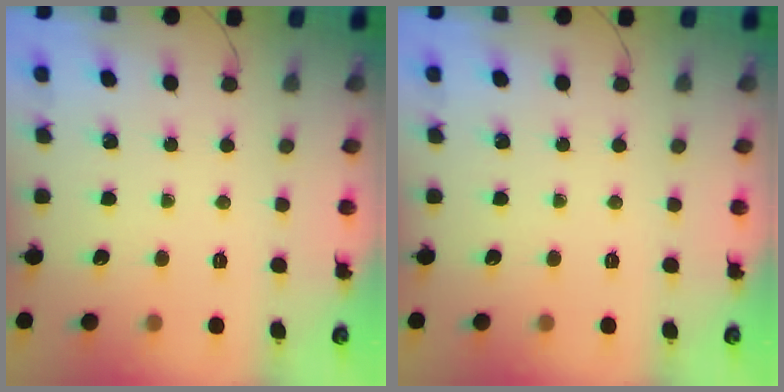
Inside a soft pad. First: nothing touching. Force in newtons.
{"total": 0.0}